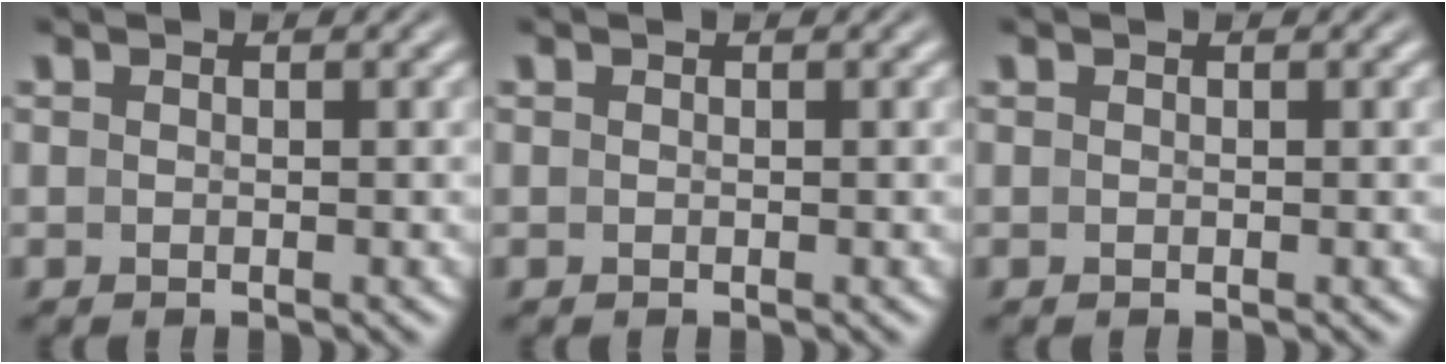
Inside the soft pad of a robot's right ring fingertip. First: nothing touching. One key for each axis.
{"total": 0.0}
{"total": 0.0}